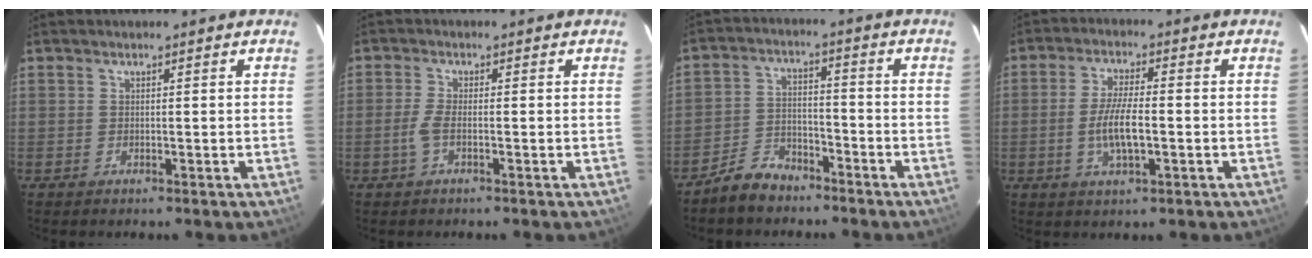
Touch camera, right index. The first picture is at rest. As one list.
[{"total": 2.8, "force": [-0.9, 0.6, 2.5], "torque": [-0.062, 0.000, -0.020]}, {"total": 6.8, "force": [-5.6, 3.4, 2.0], "torque": [-0.052, 0.018, -0.097]}, {"total": 7.0, "force": [-1.5, 2.0, 6.6], "torque": [-0.131, -0.004, -0.027]}]